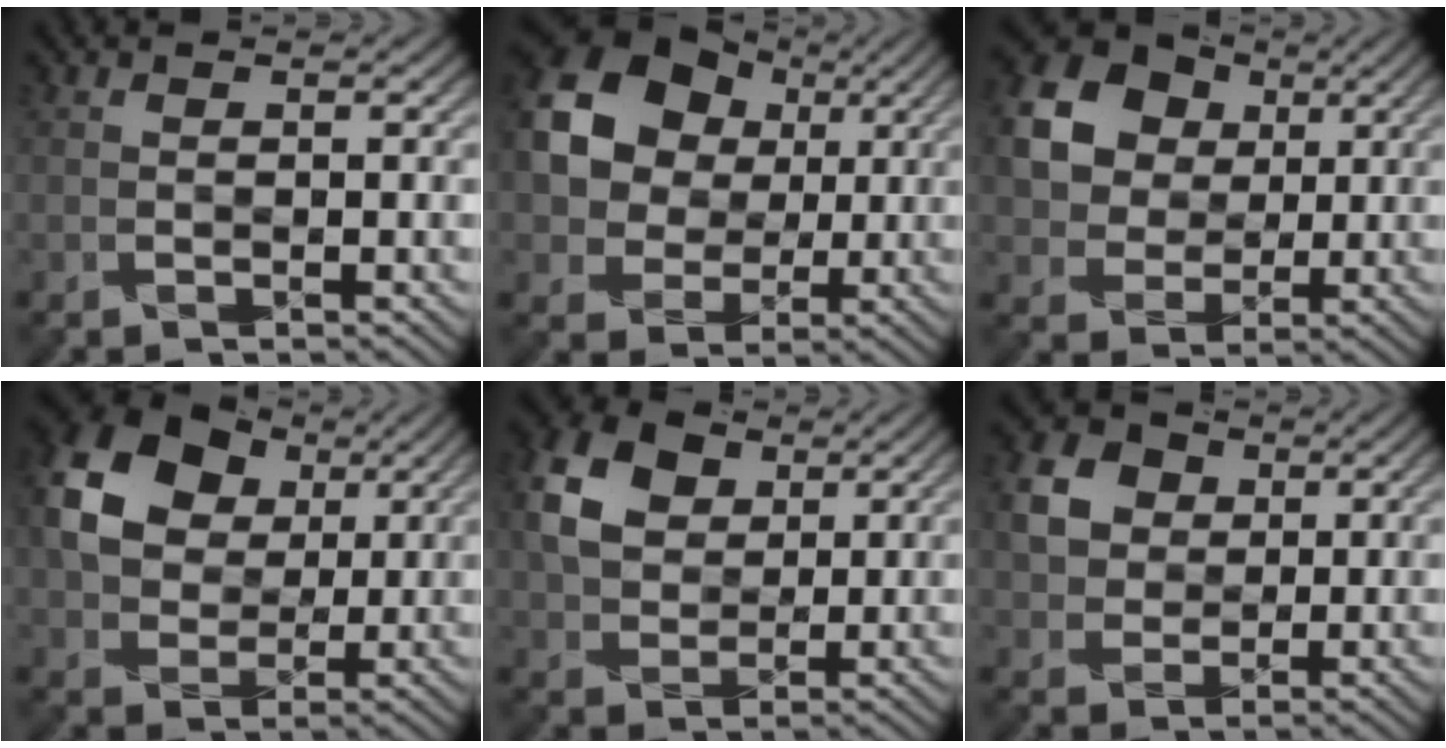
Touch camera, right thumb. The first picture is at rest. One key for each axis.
{"total": 15.0, "fx": 4.1, "fy": 12.1, "fz": 7.9, "tx": -0.211, "ty": 0.039, "tz": 0.082}
{"total": 15.4, "fx": 5.4, "fy": 12.6, "fz": 7.0, "tx": -0.203, "ty": 0.040, "tz": 0.118}
{"total": 12.8, "fx": 4.3, "fy": 9.4, "fz": 7.5, "tx": -0.178, "ty": 0.019, "tz": 0.080}
{"total": 9.0, "fx": 3.4, "fy": 6.6, "fz": 5.1, "tx": -0.133, "ty": 0.016, "tz": 0.060}
{"total": 5.7, "fx": 1.8, "fy": 4.9, "fz": 2.3, "tx": -0.066, "ty": 0.009, "tz": 0.027}